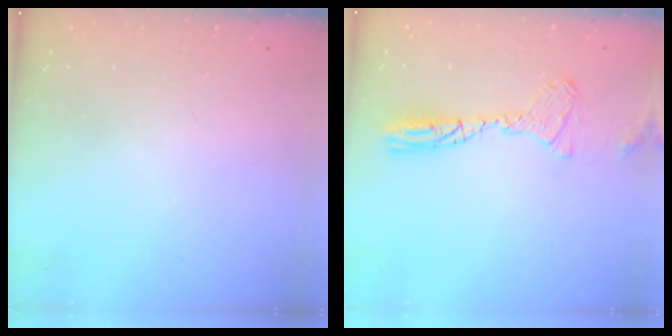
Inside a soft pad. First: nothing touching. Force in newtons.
{"total": 13.0, "press": 12.6, "slide": 3.3}